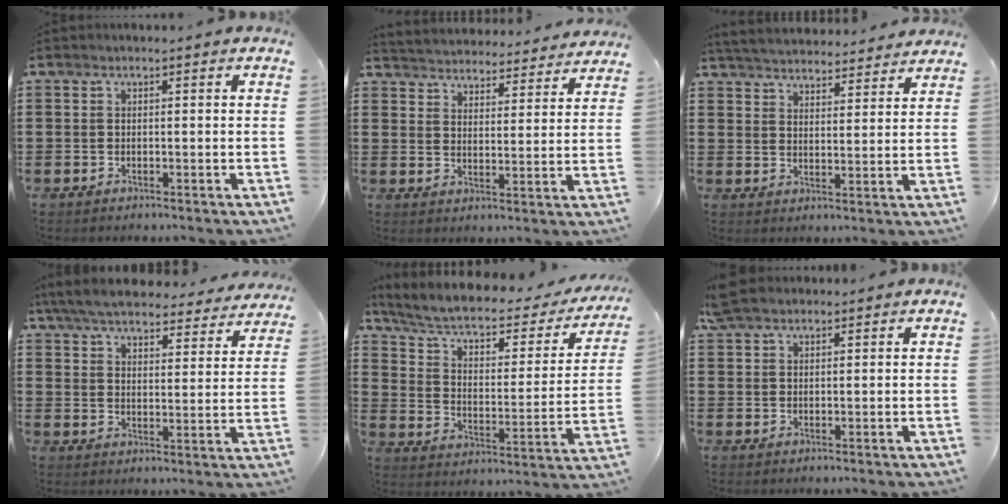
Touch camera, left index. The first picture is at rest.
{"total": 4.1, "force": [4.1, -0.1, -0.6], "torque": [-0.011, -0.036, 0.068]}
{"total": 4.6, "force": [4.6, 0.2, 0.3], "torque": [-0.027, -0.028, 0.081]}
{"total": 6.5, "force": [6.2, 0.5, 1.8], "torque": [-0.064, -0.037, 0.109]}
{"total": 5.9, "force": [4.0, 2.0, 3.8], "torque": [-0.093, -0.026, 0.064]}
{"total": 4.1, "force": [3.5, 1.4, 1.7], "torque": [-0.041, 0.002, 0.069]}